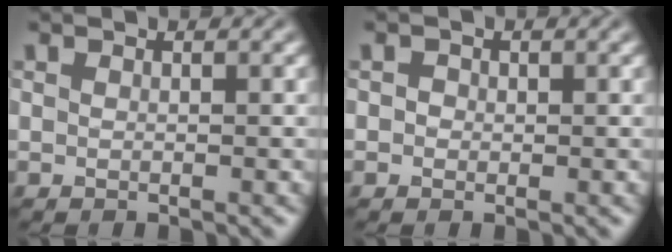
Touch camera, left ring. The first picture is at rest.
{"total": 0.9, "force": [0.1, 0.8, 0.3], "torque": [-0.003, -0.003, -0.001]}